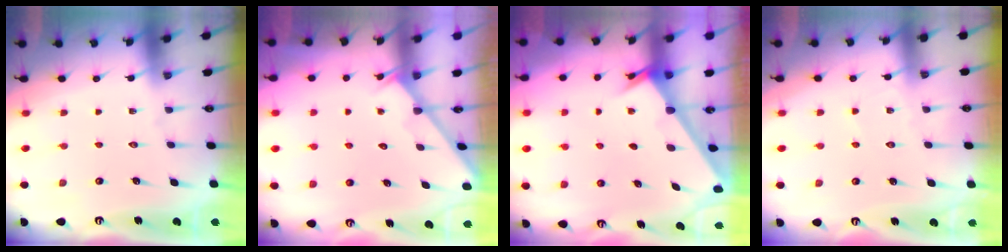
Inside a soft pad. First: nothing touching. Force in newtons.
{"total": 2.0, "press": 2.0, "slide": 0.1}
{"total": 2.4, "press": 2.4, "slide": 0.2}
{"total": 4.6, "press": 4.6, "slide": 0.4}